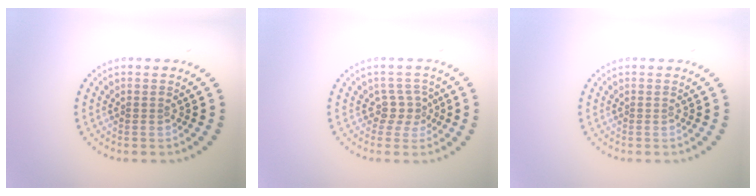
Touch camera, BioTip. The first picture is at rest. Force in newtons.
{"total": 2.1, "press": 1.6, "slide": 1.4}
{"total": 0.0}